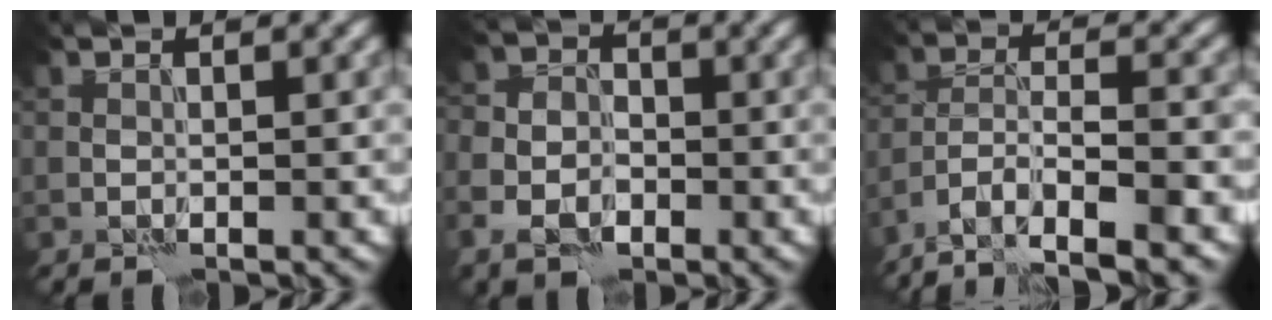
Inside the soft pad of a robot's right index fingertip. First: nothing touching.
{"total": 4.2, "force": [-1.8, 3.2, 2.2], "torque": [-0.020, -0.006, -0.042]}
{"total": 8.0, "force": [-6.2, 2.2, 4.5], "torque": [-0.067, -0.009, -0.112]}